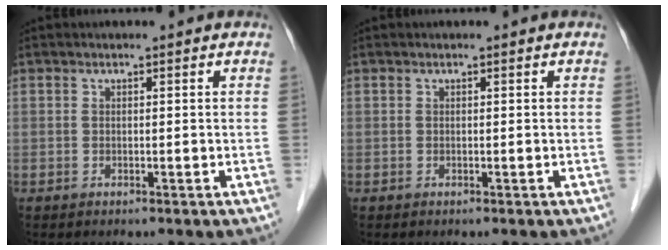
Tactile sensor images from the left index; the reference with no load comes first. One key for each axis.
{"total": 0.0}